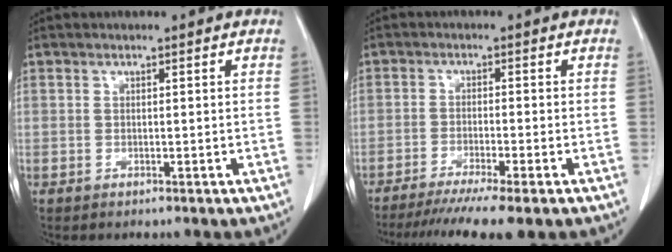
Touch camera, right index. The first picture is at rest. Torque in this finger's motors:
{"motor_torque": [1.08, -1.06, 0.50, 0.12]}